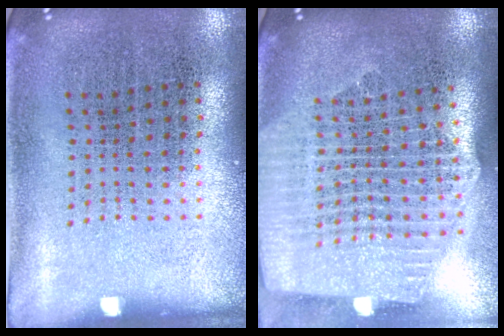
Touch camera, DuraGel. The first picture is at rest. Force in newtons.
{"total": 2.7, "press": 2.3, "slide": 1.4}